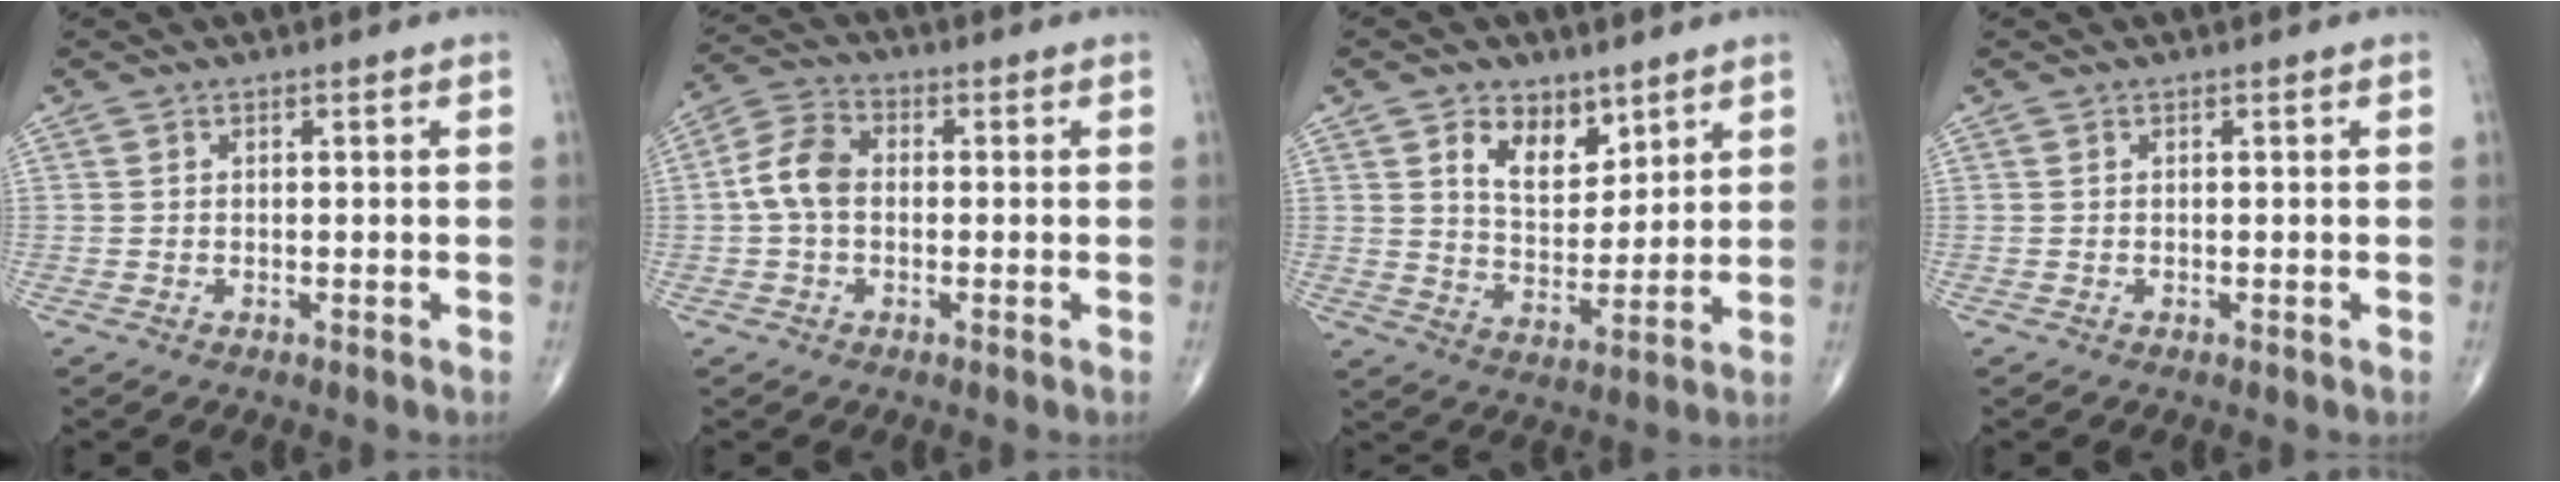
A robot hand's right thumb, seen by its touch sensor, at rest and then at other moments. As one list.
[{"total": 7.2, "force": [-0.2, 4.9, 5.3], "torque": [-0.103, 0.023, -0.014]}, {"total": 9.3, "force": [5.1, 5.7, 5.2], "torque": [-0.060, -0.036, 0.094]}, {"total": 0.0}]